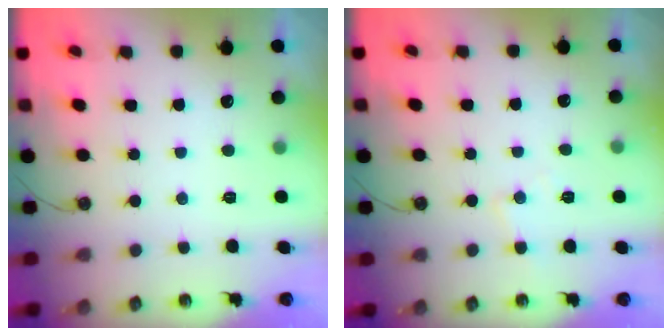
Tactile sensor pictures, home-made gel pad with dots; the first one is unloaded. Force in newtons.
{"total": 4.4, "press": 4.4, "slide": 0.6}